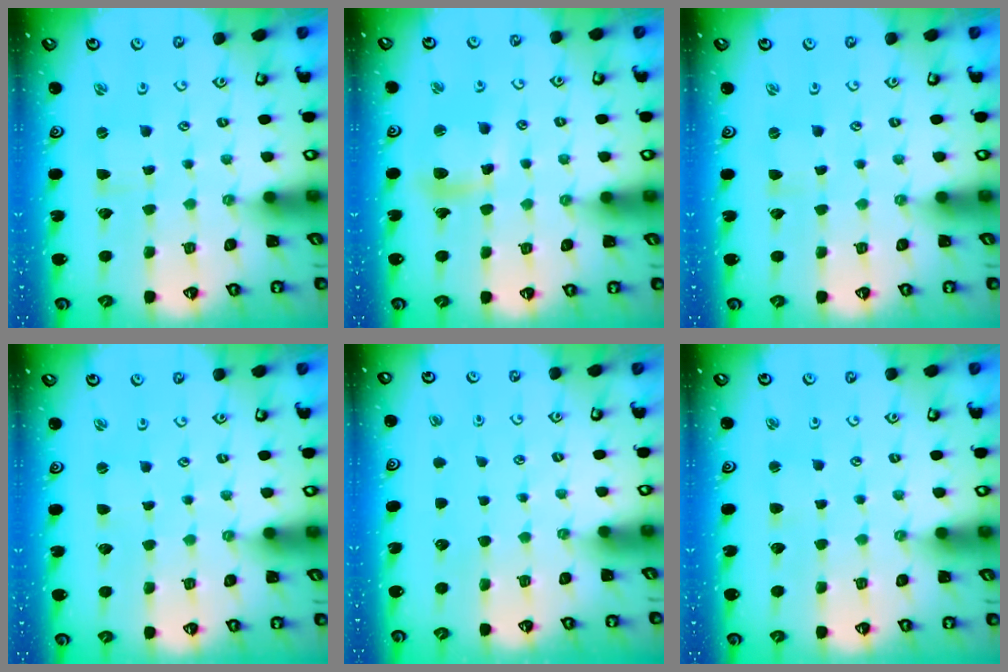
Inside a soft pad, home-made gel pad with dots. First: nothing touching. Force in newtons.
{"total": 10.1, "press": 10.0, "slide": 0.9}
{"total": 0.0}
{"total": 0.0}
{"total": 0.0}
{"total": 1.2, "press": 1.2, "slide": 0.2}